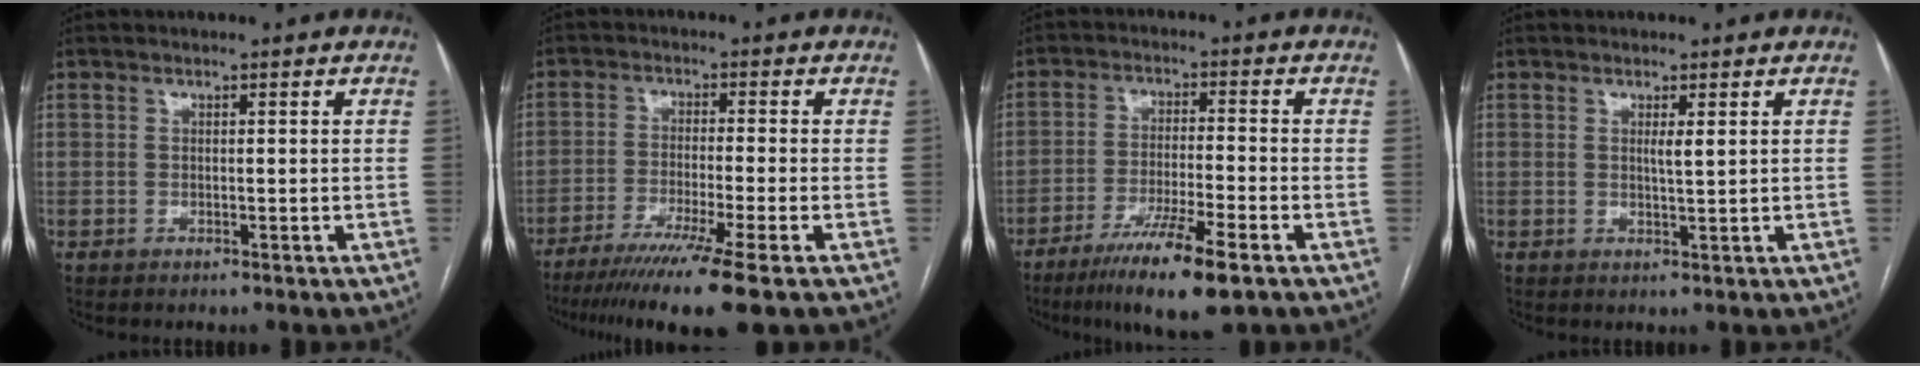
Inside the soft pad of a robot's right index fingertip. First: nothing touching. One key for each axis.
{"total": 12.3, "fx": -8.7, "fy": -1.6, "fz": 8.6, "tx": -0.137, "ty": -0.037, "tz": -0.136}
{"total": 11.0, "fx": -6.8, "fy": 0.5, "fz": 8.7, "tx": -0.153, "ty": -0.030, "tz": -0.114}
{"total": 1.5, "fx": 0.6, "fy": -0.1, "fz": 1.4, "tx": -0.027, "ty": -0.004, "tz": 0.010}